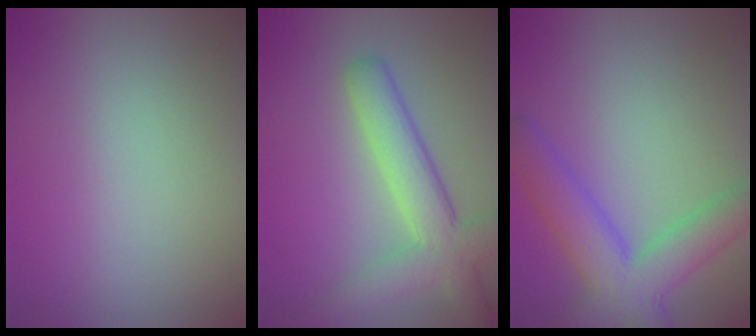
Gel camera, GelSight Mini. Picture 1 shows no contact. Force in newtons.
{"total": 5.6, "press": 5.6, "slide": 0.2}
{"total": 6.7, "press": 6.7, "slide": 0.2}